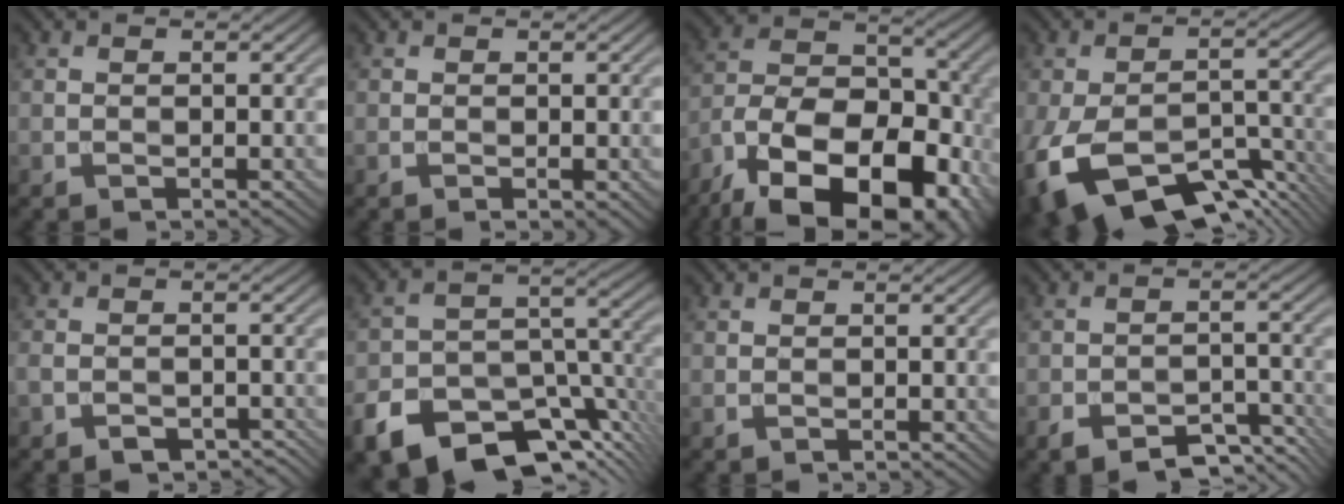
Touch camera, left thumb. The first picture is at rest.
{"total": 1.0, "force": [-0.2, 0.4, 0.9], "torque": [-0.018, -0.004, -0.004]}
{"total": 20.3, "force": [-12.7, 11.4, 11.1], "torque": [-0.196, -0.031, -0.188]}
{"total": 13.9, "force": [-8.2, 7.0, 8.9], "torque": [-0.180, -0.038, -0.129]}
{"total": 4.4, "force": [-3.1, 2.4, 2.2], "torque": [-0.040, -0.005, -0.052]}
{"total": 14.8, "force": [-10.1, 7.9, 7.5], "torque": [-0.155, -0.034, -0.149]}
{"total": 0.0}
{"total": 6.5, "force": [-4.6, 2.9, 3.5], "torque": [-0.054, -0.003, -0.076]}